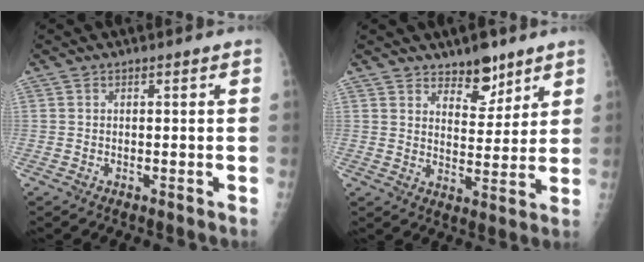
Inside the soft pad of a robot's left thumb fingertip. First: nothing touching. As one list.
[{"total": 7.2, "force": [5.4, 3.6, 3.1], "torque": [-0.016, -0.041, 0.087]}]